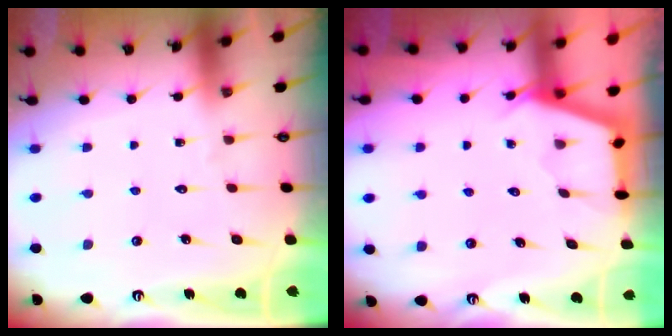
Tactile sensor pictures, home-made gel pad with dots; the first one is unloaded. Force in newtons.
{"total": 2.9, "press": 2.8, "slide": 0.3}